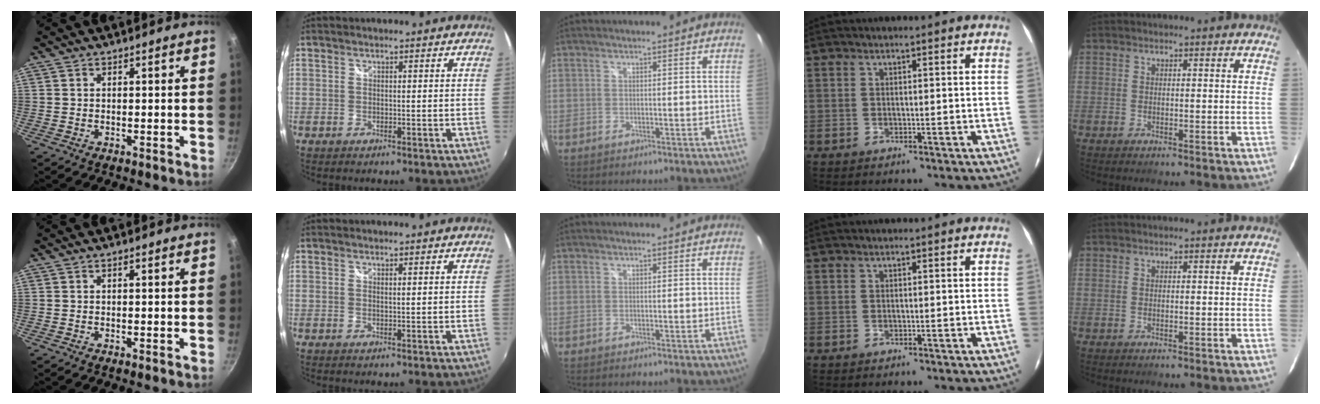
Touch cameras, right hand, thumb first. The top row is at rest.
{"index": {"total": 0.6, "force": [0.3, -0.5, -0.2], "torque": [0.003, -0.003, 0.003]}}